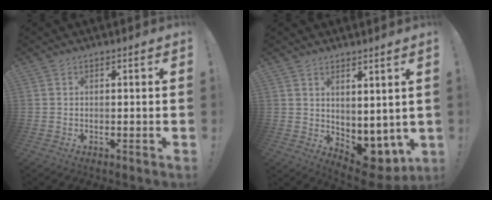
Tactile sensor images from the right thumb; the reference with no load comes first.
{"total": 5.1, "force": [1.0, 4.0, 3.0], "torque": [-0.012, -0.031, 0.030]}